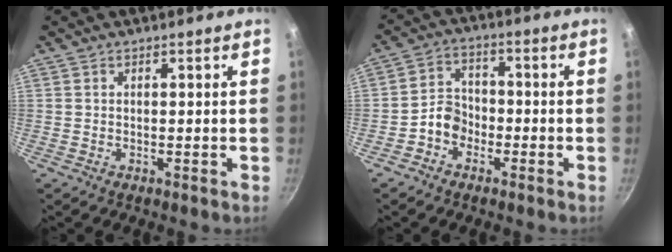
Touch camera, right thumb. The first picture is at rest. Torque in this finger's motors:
{"motor_torque": [0.20, 0.12, 0.40, -0.33, 0.01]}